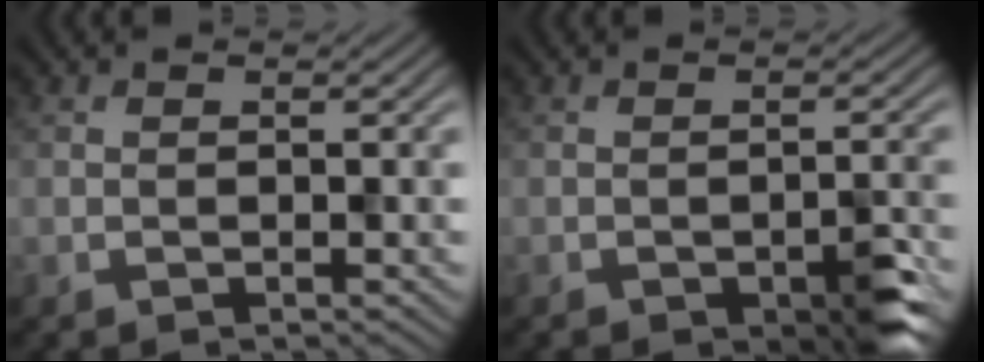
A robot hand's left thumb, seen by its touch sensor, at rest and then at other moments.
{"total": 4.0, "force": [-2.2, 1.2, 3.0], "torque": [-0.043, -0.001, -0.027]}